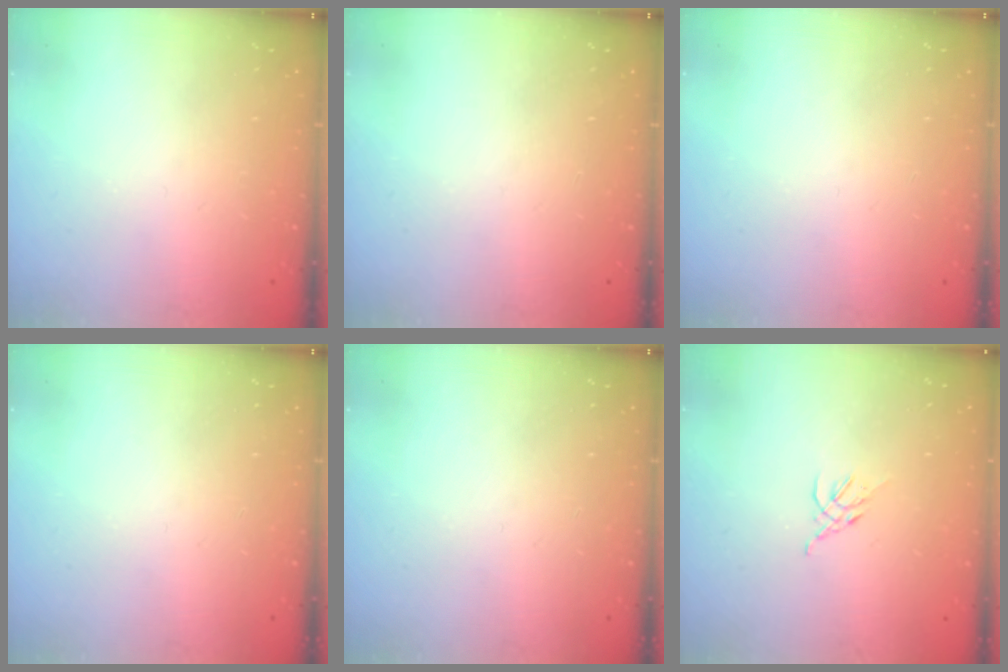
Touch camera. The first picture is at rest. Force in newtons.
{"total": 0.0}
{"total": 0.0}
{"total": 0.0}
{"total": 0.0}
{"total": 2.7, "press": 2.6, "slide": 0.7}